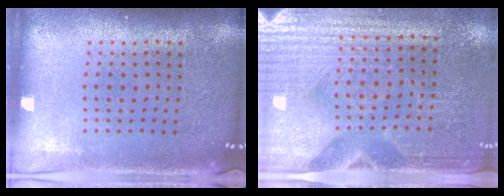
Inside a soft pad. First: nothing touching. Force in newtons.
{"total": 3.4, "press": 3.2, "slide": 1.2}